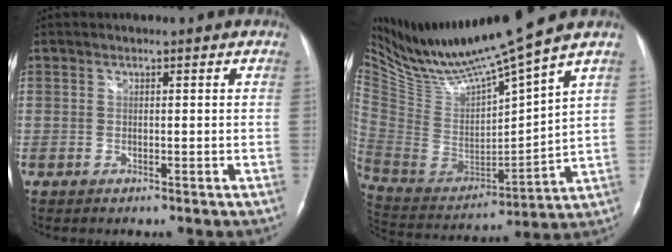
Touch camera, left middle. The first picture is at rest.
{"total": 15.6, "force": [13.8, -1.1, 7.1], "torque": [-0.144, -0.027, 0.274]}